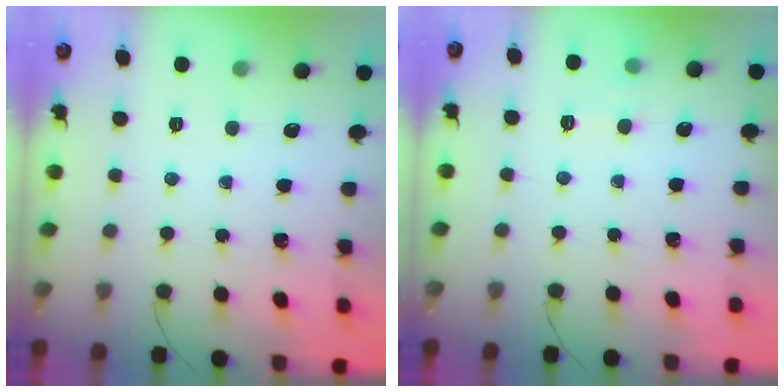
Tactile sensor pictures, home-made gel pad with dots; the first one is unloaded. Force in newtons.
{"total": 6.5, "press": 6.3, "slide": 1.5}